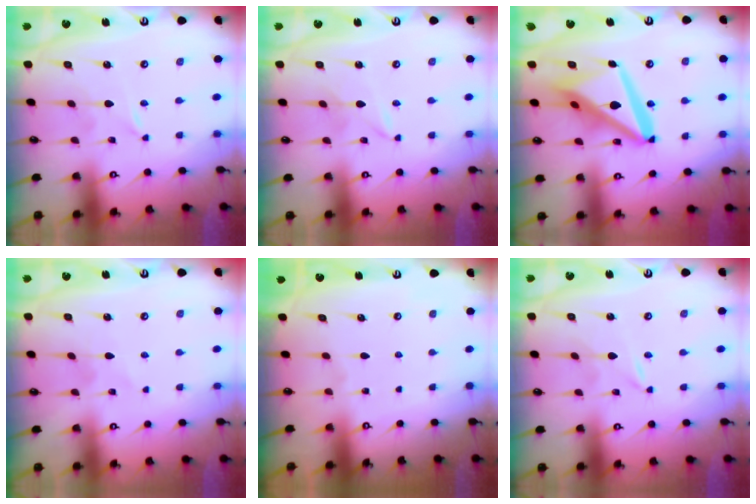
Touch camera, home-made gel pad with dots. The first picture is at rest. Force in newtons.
{"total": 1.3, "press": 1.3, "slide": 0.2}
{"total": 17.6, "press": 17.4, "slide": 2.1}
{"total": 2.4, "press": 2.4, "slide": 0.3}
{"total": 0.0}
{"total": 0.0}